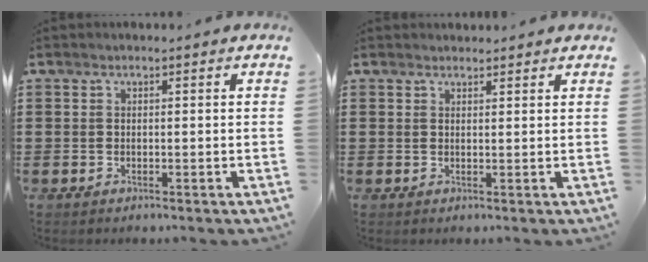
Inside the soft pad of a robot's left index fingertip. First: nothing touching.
{"total": 1.2, "force": [1.2, 0.2, 0.0], "torque": [-0.003, 0.000, 0.023]}